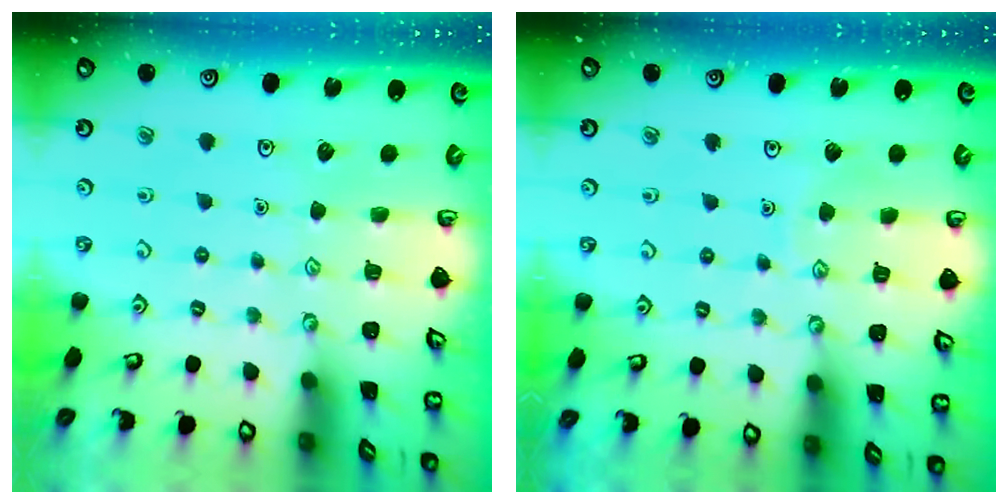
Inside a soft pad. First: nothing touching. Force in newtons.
{"total": 4.3, "press": 4.3, "slide": 0.5}